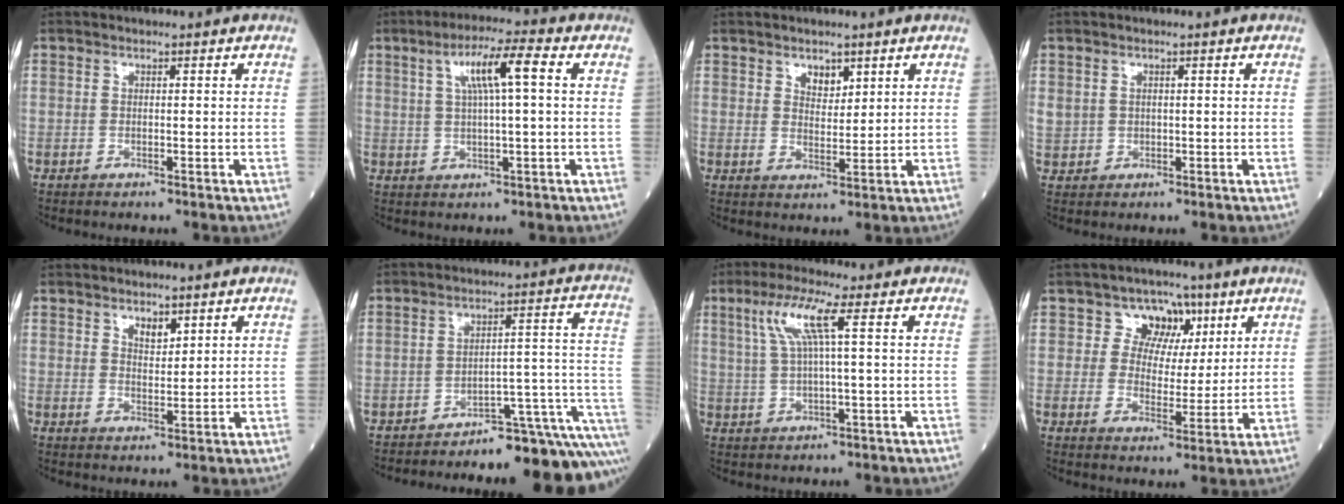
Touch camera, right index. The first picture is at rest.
{"total": 7.6, "force": [2.2, 0.4, 7.3], "torque": [-0.133, 0.014, 0.037]}
{"total": 2.8, "force": [1.8, 1.5, 1.5], "torque": [-0.022, -0.003, 0.033]}
{"total": 4.5, "force": [0.9, 4.1, 1.6], "torque": [-0.050, 0.011, 0.030]}
{"total": 2.6, "force": [1.8, 1.2, 1.6], "torque": [-0.026, -0.005, 0.034]}
{"total": 15.9, "force": [-14.8, 0.5, 5.7], "torque": [-0.006, 0.048, -0.192]}
{"total": 6.6, "force": [2.3, -0.2, 6.2], "torque": [-0.131, 0.015, 0.050]}
{"total": 6.6, "force": [3.1, 5.5, 1.9], "torque": [-0.010, 0.013, 0.046]}